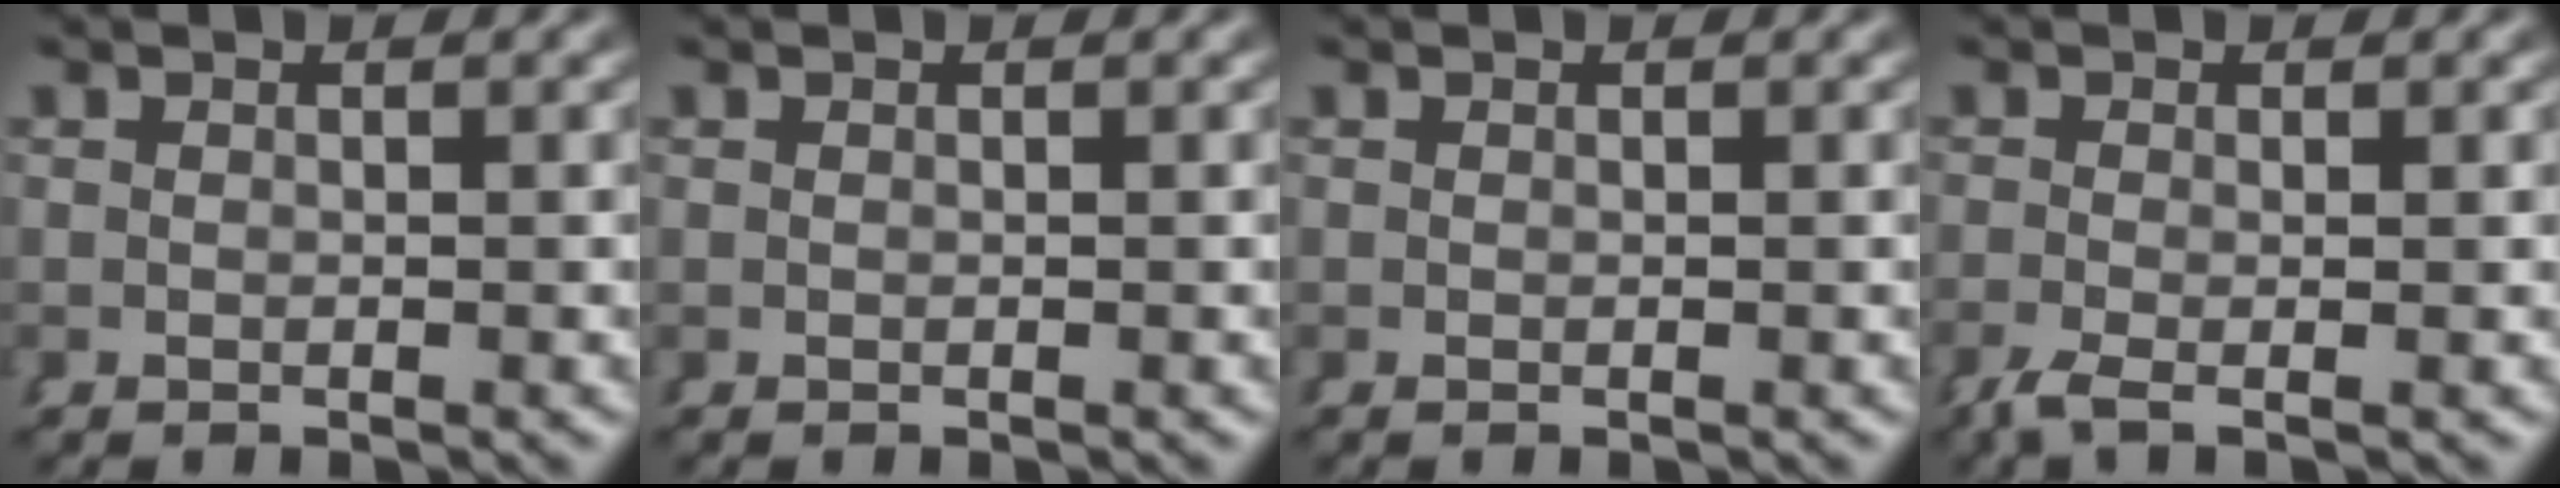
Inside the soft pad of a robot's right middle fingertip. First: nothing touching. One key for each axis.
{"total": 0.0}
{"total": 0.0}
{"total": 1.6, "fx": -1.2, "fy": -0.1, "fz": 1.2, "tx": -0.029, "ty": -0.009, "tz": -0.017}